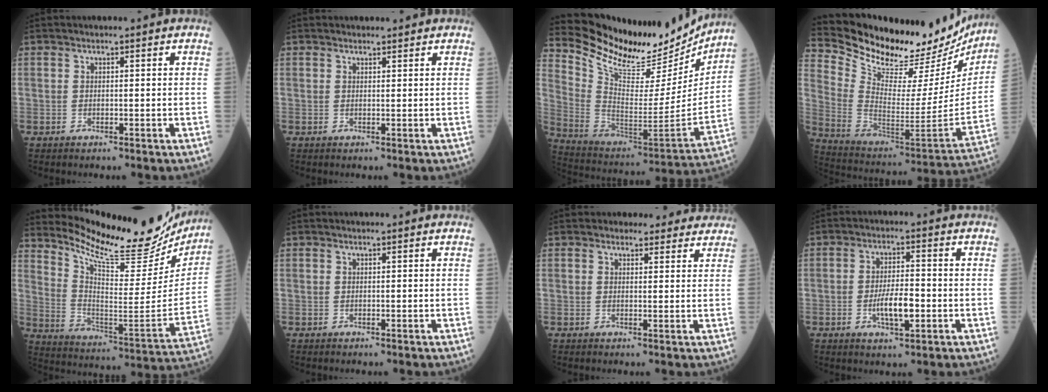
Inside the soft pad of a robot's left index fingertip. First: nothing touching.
{"total": 1.4, "force": [1.3, 0.4, 0.2], "torque": [-0.007, 0.007, 0.020]}
{"total": 22.3, "force": [20.2, 5.9, 7.2], "torque": [-0.138, -0.046, 0.316]}
{"total": 30.2, "force": [26.6, 8.3, 11.5], "torque": [-0.202, -0.060, 0.376]}
{"total": 23.5, "force": [21.4, 4.4, 8.6], "torque": [-0.141, -0.067, 0.303]}
{"total": 0.0}
{"total": 5.6, "force": [5.1, 2.4, 0.4], "torque": [0.012, 0.004, 0.045]}
{"total": 5.6, "force": [-1.5, 1.6, 5.2], "torque": [-0.098, -0.002, -0.026]}